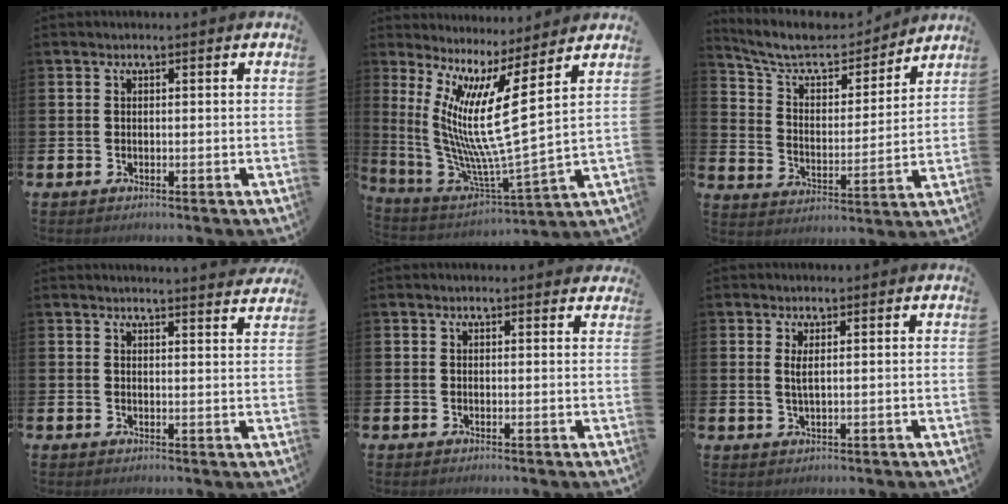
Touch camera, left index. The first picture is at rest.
{"total": 11.6, "force": [4.5, 0.3, 10.7], "torque": [-0.209, -0.073, 0.060]}
{"total": 9.5, "force": [8.4, 3.0, 3.3], "torque": [-0.089, -0.062, 0.142]}
{"total": 2.9, "force": [2.9, -0.2, 0.0], "torque": [0.009, -0.024, 0.049]}
{"total": 0.7, "force": [0.6, 0.3, 0.1], "torque": [0.012, -0.001, 0.008]}
{"total": 1.5, "force": [0.7, 0.2, 1.3], "torque": [-0.023, 0.000, 0.010]}